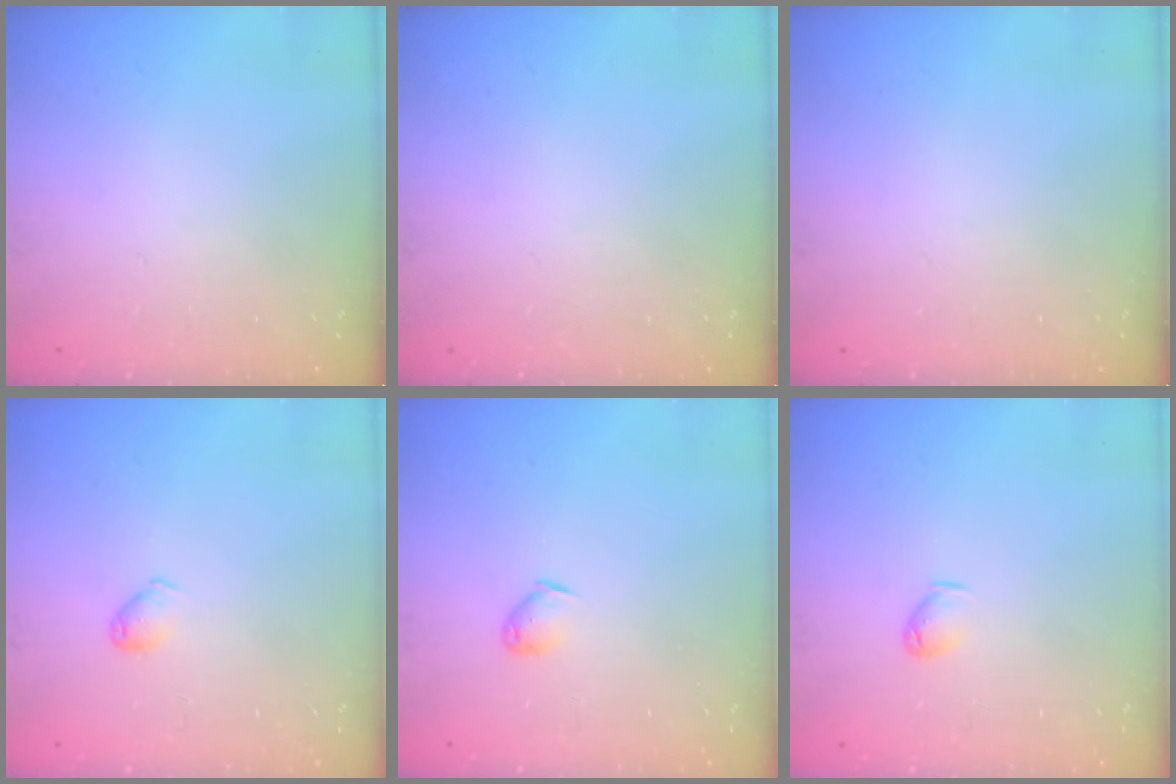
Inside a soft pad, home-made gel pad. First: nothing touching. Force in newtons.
{"total": 0.0}
{"total": 0.0}
{"total": 3.7, "press": 3.7, "slide": 0.6}
{"total": 3.8, "press": 3.7, "slide": 0.7}
{"total": 3.5, "press": 3.5, "slide": 0.6}